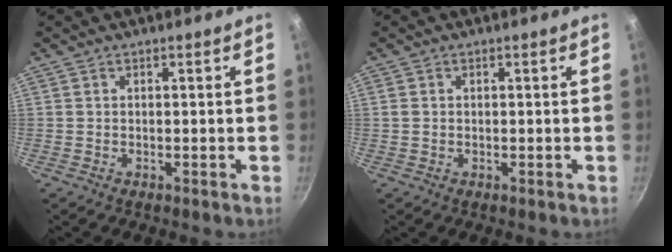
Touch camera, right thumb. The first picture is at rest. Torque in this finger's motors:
{"motor_torque": [0.18, -0.19, -0.57, 0.08, 0.08]}